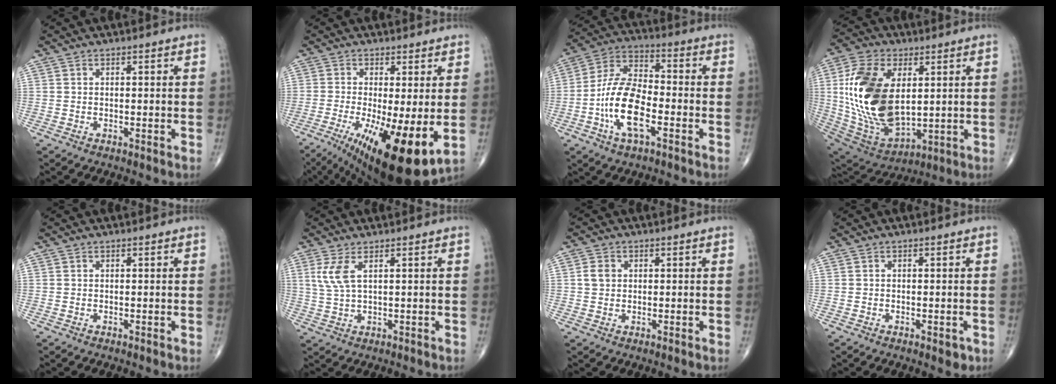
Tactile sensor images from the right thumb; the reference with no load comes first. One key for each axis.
{"total": 16.4, "fx": -4.3, "fy": 4.4, "fz": 15.1, "tx": -0.238, "ty": -0.028, "tz": -0.054}
{"total": 14.1, "fx": -4.2, "fy": 6.5, "fz": 11.9, "tx": -0.232, "ty": 0.030, "tz": -0.085}
{"total": 23.5, "fx": 3.1, "fy": 13.6, "fz": 18.9, "tx": -0.359, "ty": -0.022, "tz": 0.068}
{"total": 0.0}
{"total": 4.3, "fx": 1.7, "fy": 1.2, "fz": 3.8, "tx": -0.096, "ty": -0.004, "tz": 0.043}
{"total": 2.6, "fx": 0.5, "fy": 2.2, "fz": 1.4, "tx": -0.019, "ty": 0.002, "tz": 0.008}
{"total": 1.7, "fx": -0.8, "fy": 0.9, "fz": 1.3, "tx": -0.012, "ty": -0.001, "tz": -0.008}